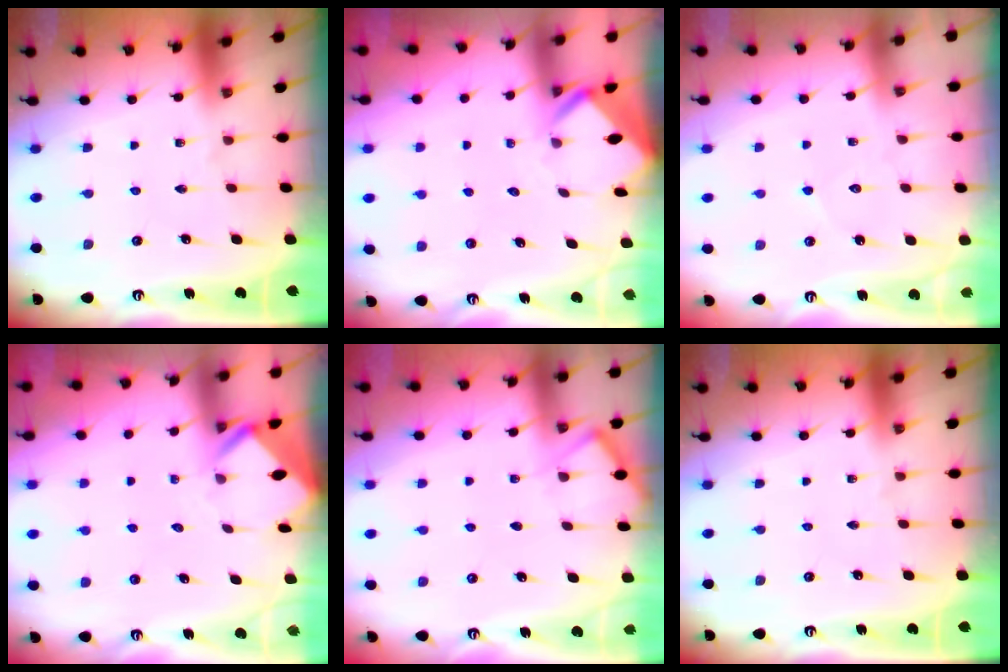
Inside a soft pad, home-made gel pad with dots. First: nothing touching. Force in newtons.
{"total": 2.4, "press": 2.4, "slide": 0.1}
{"total": 3.6, "press": 3.6, "slide": 0.3}
{"total": 2.7, "press": 2.7, "slide": 0.1}
{"total": 6.1, "press": 6.1, "slide": 0.4}
{"total": 0.0}